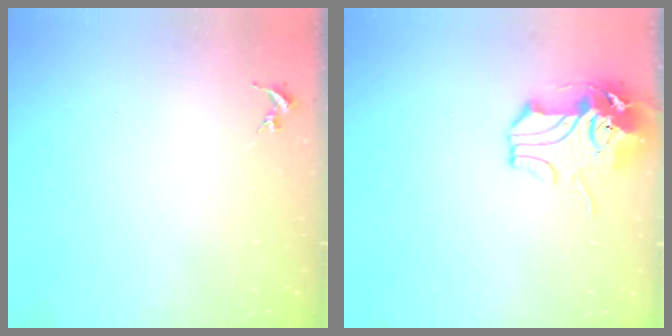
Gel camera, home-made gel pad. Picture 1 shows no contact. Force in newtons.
{"total": 10.6, "press": 10.5, "slide": 1.9}